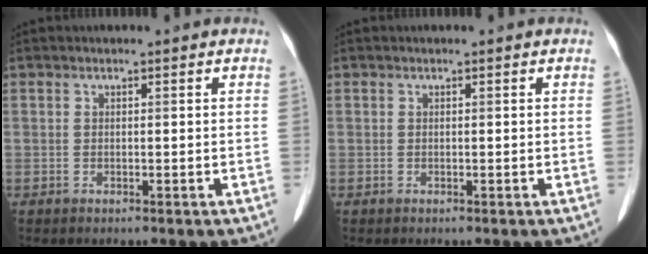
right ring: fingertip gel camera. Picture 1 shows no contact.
{"total": 0.0}